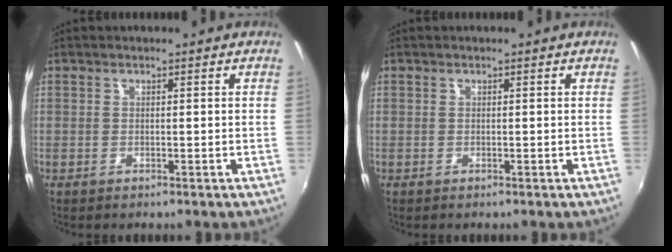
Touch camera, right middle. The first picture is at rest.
{"total": 0.0}